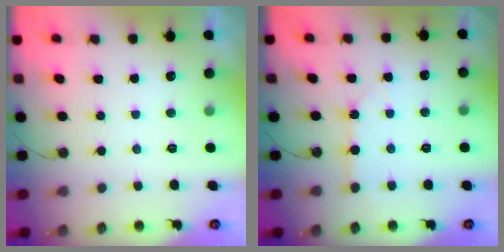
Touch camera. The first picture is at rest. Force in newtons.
{"total": 3.9, "press": 3.9, "slide": 0.3}